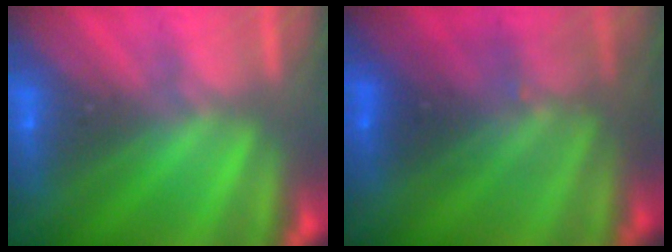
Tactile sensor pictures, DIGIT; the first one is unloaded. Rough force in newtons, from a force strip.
{"total": 2.8}